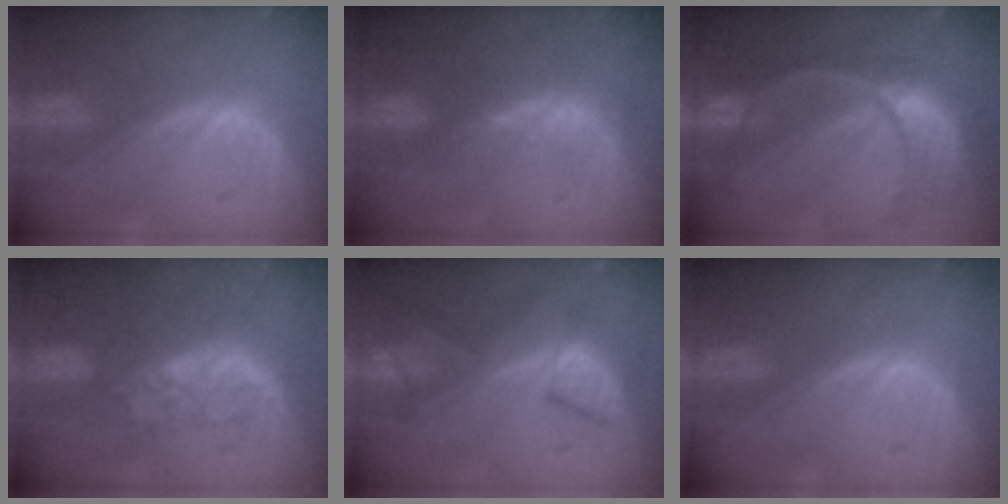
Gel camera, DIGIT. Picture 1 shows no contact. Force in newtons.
{"total": 4.6, "press": 4.0, "slide": 2.4}
{"total": 11.2, "press": 9.4, "slide": 6.2}
{"total": 8.2, "press": 7.0, "slide": 4.1}
{"total": 7.6, "press": 7.2, "slide": 2.5}
{"total": 0.0}